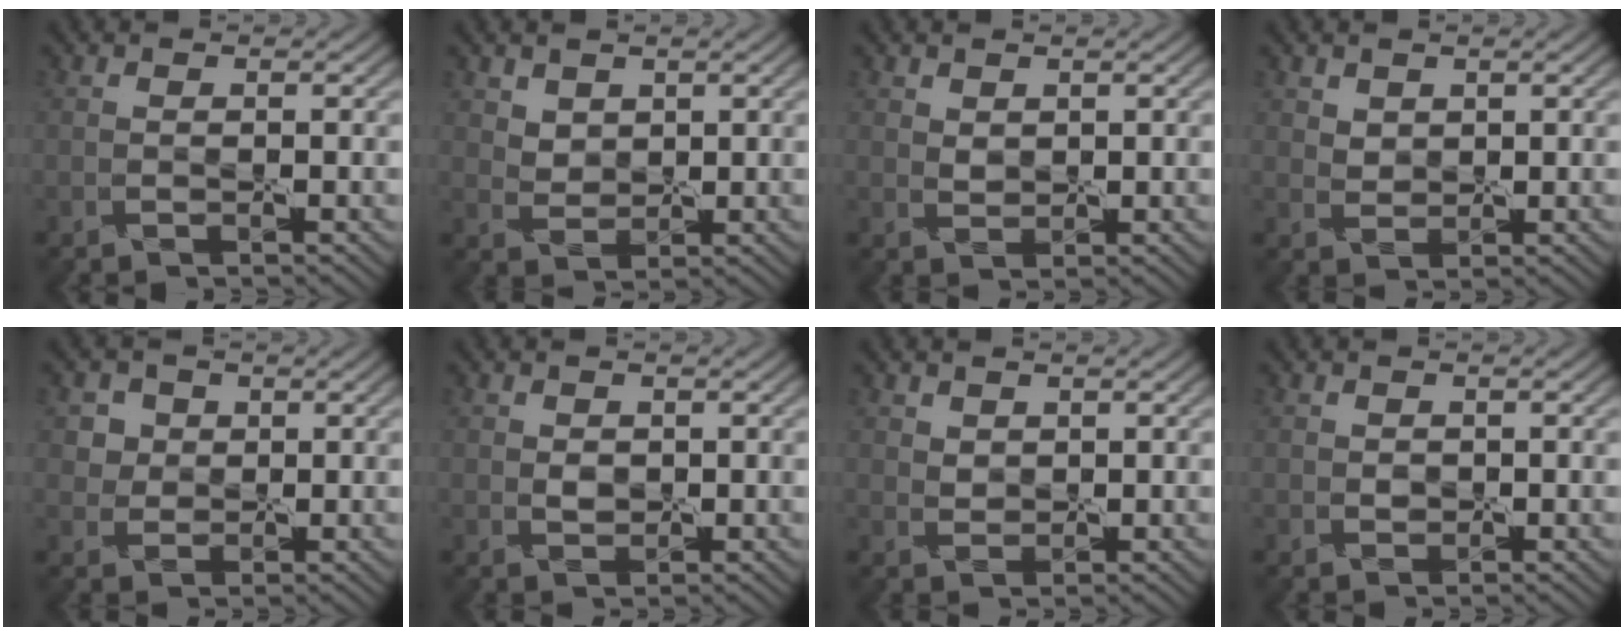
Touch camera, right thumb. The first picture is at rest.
{"total": 2.4, "force": [2.2, 1.0, -0.3], "torque": [0.006, 0.003, 0.040]}
{"total": 1.4, "force": [1.3, 0.5, 0.1], "torque": [0.001, 0.007, 0.024]}
{"total": 2.0, "force": [1.8, 0.8, -0.1], "torque": [0.007, 0.006, 0.031]}
{"total": 3.9, "force": [2.3, 3.1, 0.4], "torque": [-0.007, 0.013, 0.028]}
{"total": 0.9, "force": [0.5, 0.7, 0.2], "torque": [0.005, 0.006, 0.009]}
{"total": 1.6, "force": [1.5, 0.6, 0.0], "torque": [0.005, 0.006, 0.027]}
{"total": 1.0, "force": [0.1, 0.9, 0.3], "torque": [0.002, -0.001, 0.001]}